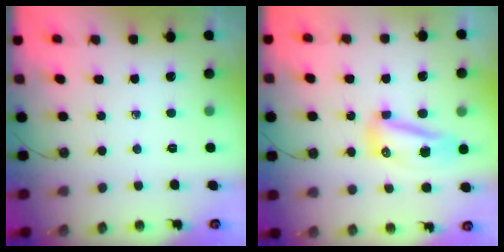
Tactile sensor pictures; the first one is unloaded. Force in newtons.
{"total": 8.6, "press": 8.6, "slide": 1.0}